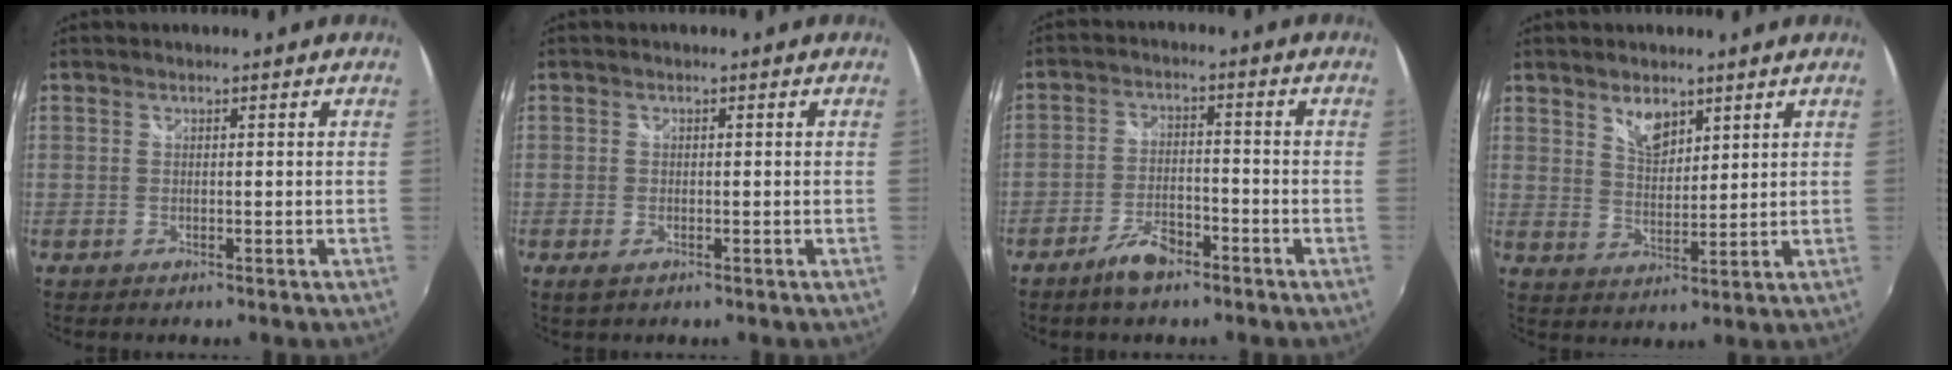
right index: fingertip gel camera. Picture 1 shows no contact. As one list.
[{"total": 1.8, "force": [-0.9, 1.0, 1.2], "torque": [-0.024, -0.006, -0.016]}, {"total": 6.6, "force": [-4.7, 2.5, 3.8], "torque": [-0.089, 0.000, -0.082]}, {"total": 5.2, "force": [3.5, 2.6, 2.9], "torque": [-0.043, 0.000, 0.064]}]